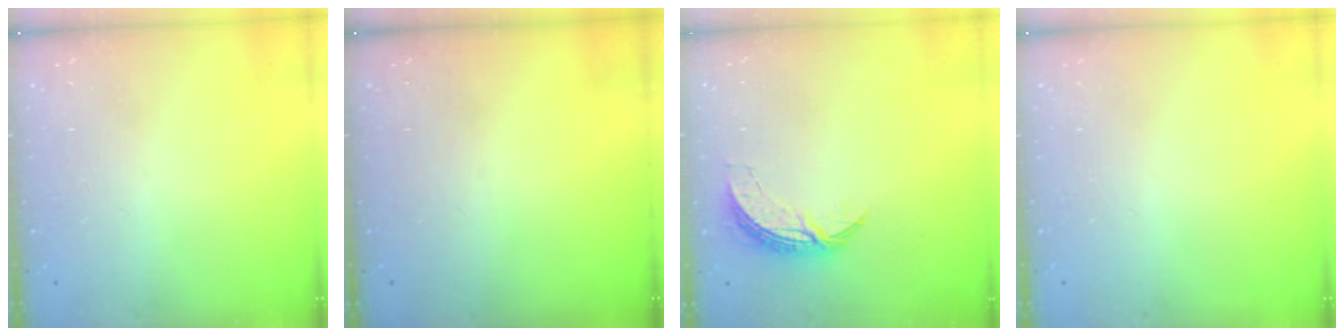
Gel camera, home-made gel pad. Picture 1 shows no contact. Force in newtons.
{"total": 0.0}
{"total": 7.4, "press": 7.4, "slide": 0.5}
{"total": 0.0}